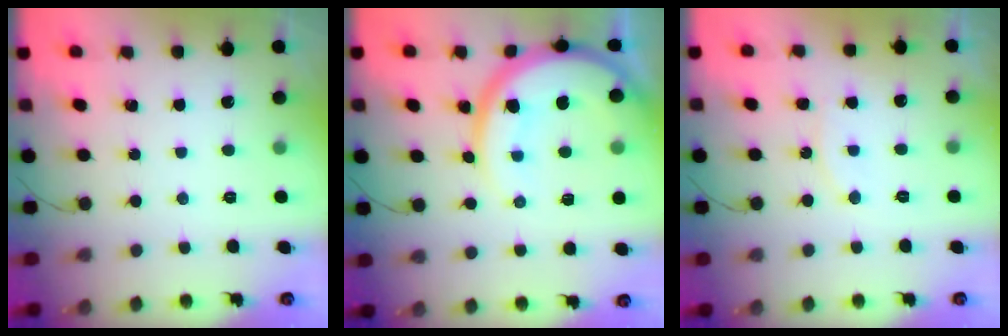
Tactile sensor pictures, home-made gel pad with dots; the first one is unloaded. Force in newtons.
{"total": 15.9, "press": 15.9, "slide": 1.3}
{"total": 7.0, "press": 7.0, "slide": 0.3}